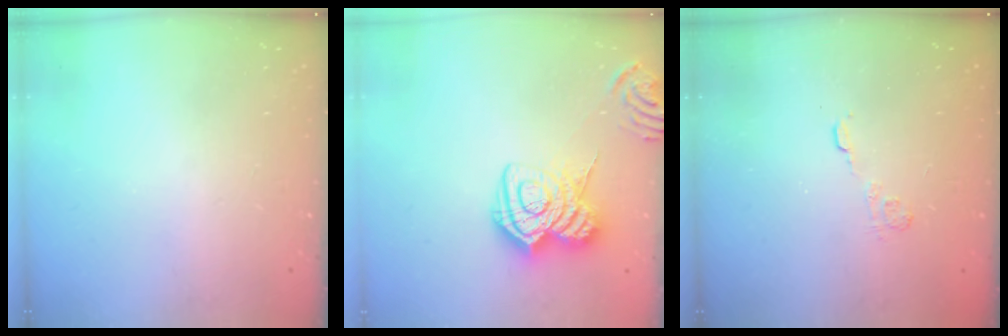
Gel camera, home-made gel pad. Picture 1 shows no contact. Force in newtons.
{"total": 16.7, "press": 16.7, "slide": 1.3}
{"total": 3.1, "press": 2.7, "slide": 1.4}